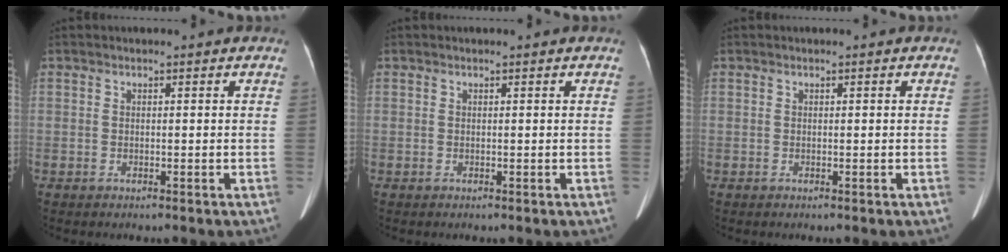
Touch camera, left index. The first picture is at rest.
{"total": 0.0}
{"total": 0.0}